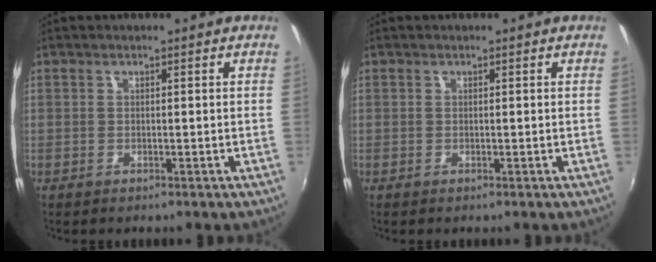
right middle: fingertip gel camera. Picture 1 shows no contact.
{"total": 0.0}